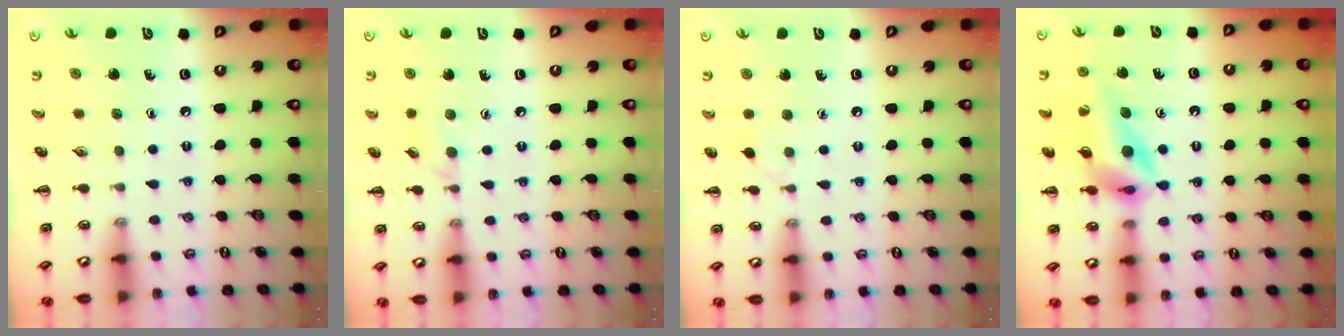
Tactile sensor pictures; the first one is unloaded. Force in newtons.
{"total": 5.7, "press": 5.2, "slide": 2.3}
{"total": 3.0, "press": 2.8, "slide": 1.0}
{"total": 11.4, "press": 10.8, "slide": 3.7}